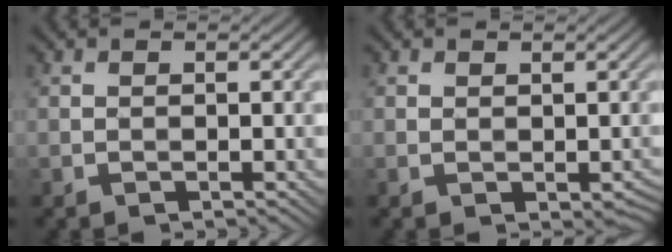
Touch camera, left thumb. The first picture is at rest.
{"total": 1.1, "force": [-0.1, 0.8, 0.7], "torque": [-0.009, -0.002, 0.003]}